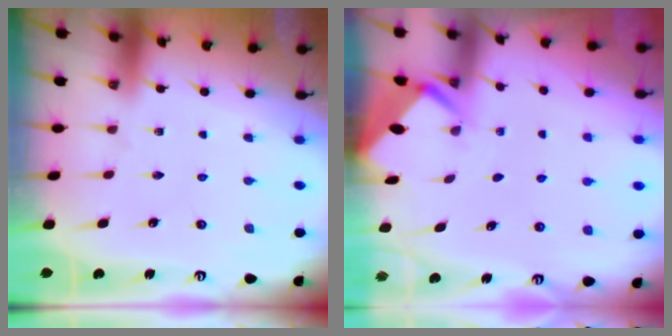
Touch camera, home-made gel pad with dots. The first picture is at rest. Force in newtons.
{"total": 2.5, "press": 2.5, "slide": 0.2}